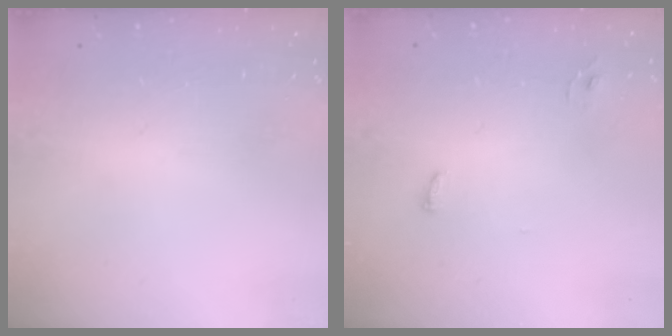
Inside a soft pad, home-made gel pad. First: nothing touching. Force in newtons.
{"total": 4.1, "press": 3.5, "slide": 2.2}